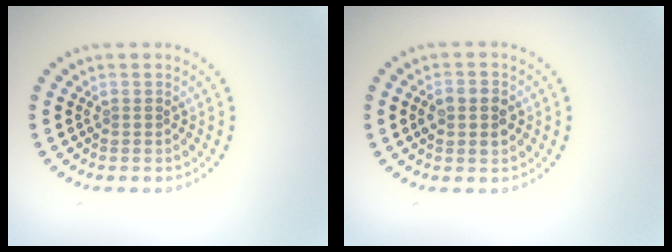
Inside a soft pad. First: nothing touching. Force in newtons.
{"total": 2.8, "press": 2.8, "slide": 0.0}